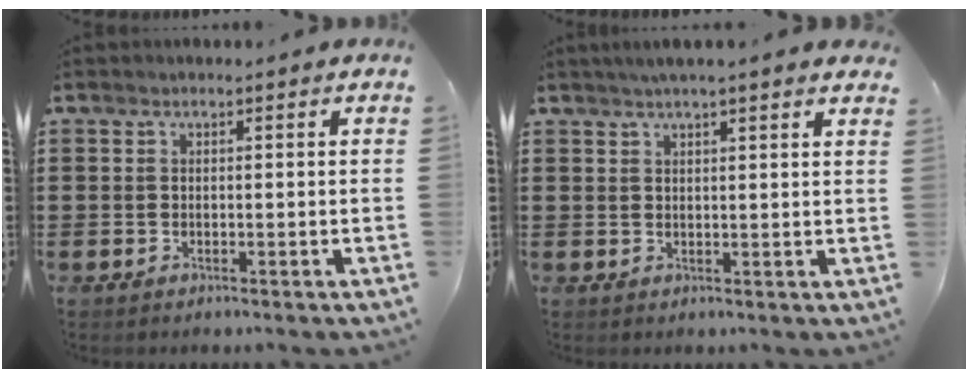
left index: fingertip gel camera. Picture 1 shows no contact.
{"total": 2.5, "force": [2.2, 0.0, 1.3], "torque": [-0.029, 0.002, 0.040]}